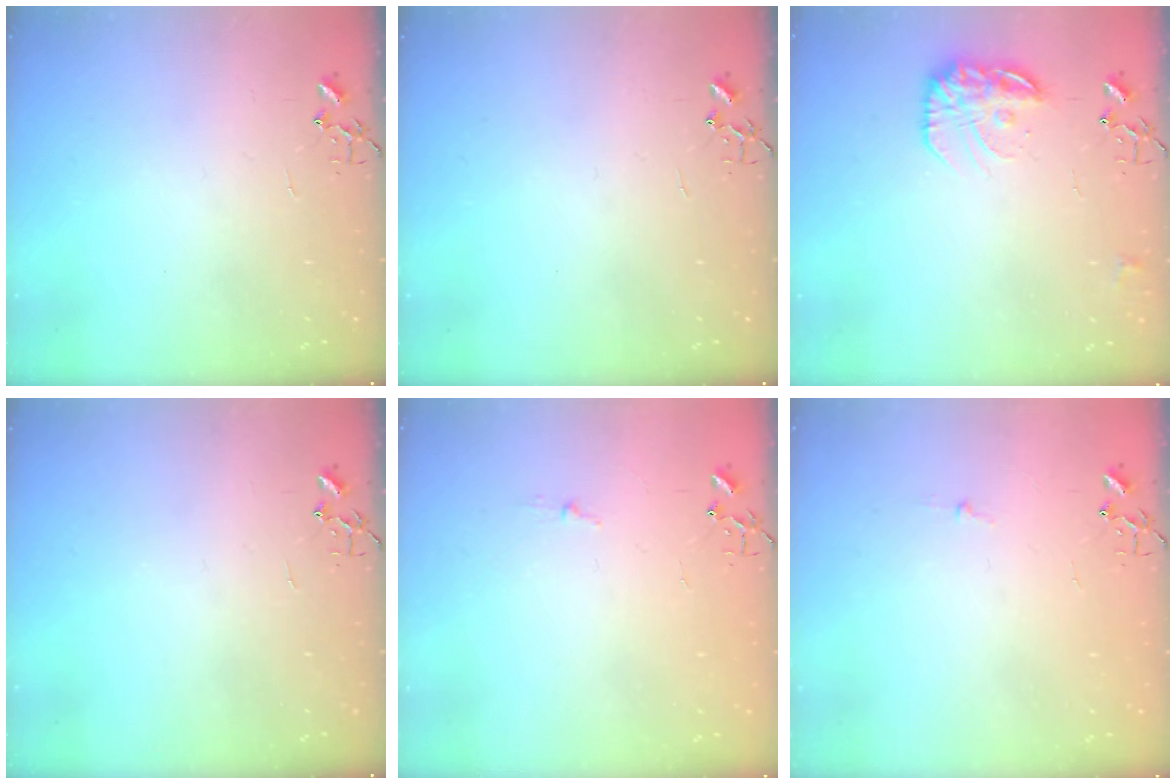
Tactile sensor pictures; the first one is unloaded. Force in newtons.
{"total": 0.0}
{"total": 14.8, "press": 14.8, "slide": 0.8}
{"total": 0.0}
{"total": 3.1, "press": 3.1, "slide": 0.4}
{"total": 2.7, "press": 2.7, "slide": 0.3}